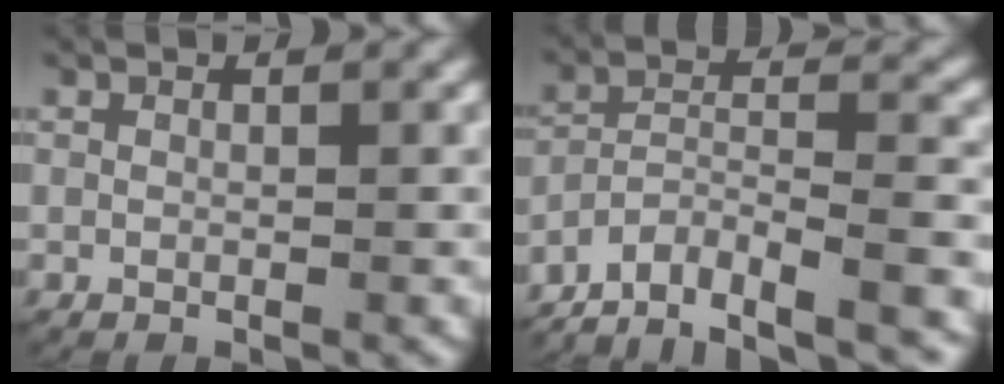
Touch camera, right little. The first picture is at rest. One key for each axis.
{"total": 11.9, "fx": -9.4, "fy": 5.7, "fz": 4.6, "tx": -0.079, "ty": -0.024, "tz": -0.151}